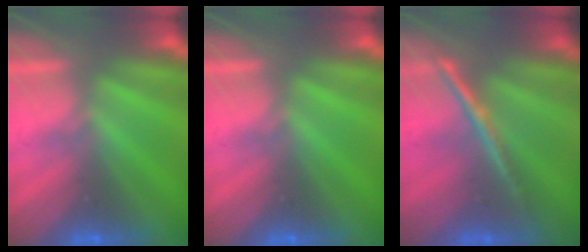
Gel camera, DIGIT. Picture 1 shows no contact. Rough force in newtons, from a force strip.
{"total": 0.0}
{"total": 1.8}